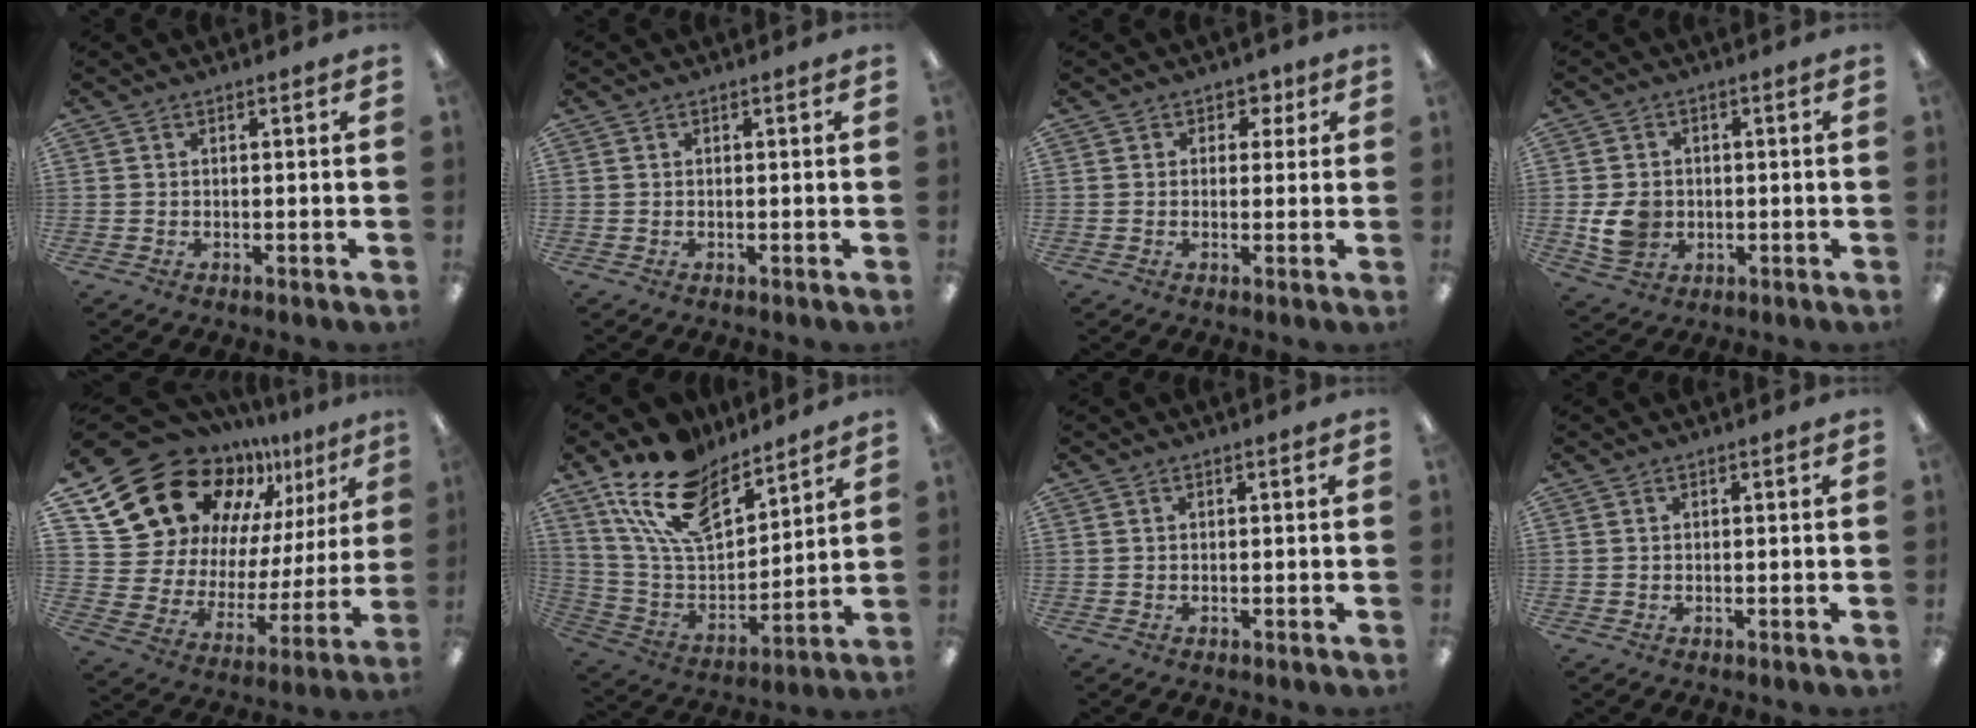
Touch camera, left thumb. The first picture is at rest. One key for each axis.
{"total": 0.0}
{"total": 3.2, "fx": 0.8, "fy": 2.9, "fz": 1.1, "tx": 0.000, "ty": 0.000, "tz": 0.009}
{"total": 7.3, "fx": -0.9, "fy": 6.2, "fz": 3.8, "tx": -0.063, "ty": 0.004, "tz": -0.016}
{"total": 19.9, "fx": 15.5, "fy": 10.5, "fz": 6.7, "tx": -0.126, "ty": -0.121, "tz": 0.288}
{"total": 19.3, "fx": 14.0, "fy": 9.4, "fz": 9.4, "tx": -0.188, "ty": -0.076, "tz": 0.256}
{"total": 0.0}
{"total": 0.0}